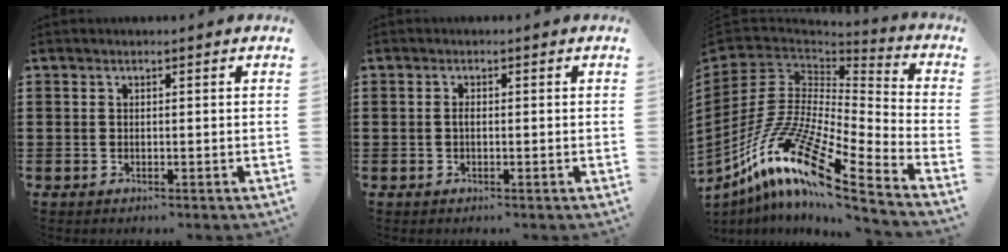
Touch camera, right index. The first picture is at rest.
{"total": 0.9, "force": [-0.2, 0.3, 0.8], "torque": [-0.017, -0.002, -0.004]}
{"total": 16.7, "force": [-10.1, 4.8, 12.4], "torque": [-0.282, -0.001, -0.203]}